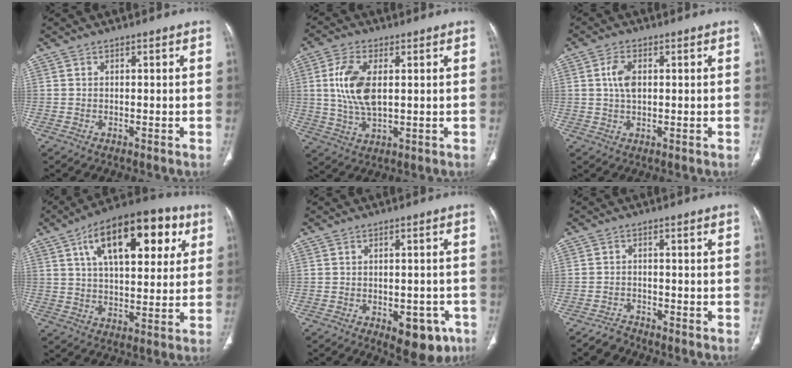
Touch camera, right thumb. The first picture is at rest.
{"total": 10.1, "force": [1.6, 5.0, 8.6], "torque": [-0.184, -0.006, 0.034]}
{"total": 4.5, "force": [0.8, 2.5, 3.6], "torque": [-0.073, 0.000, 0.015]}
{"total": 21.5, "force": [8.3, 10.3, 16.9], "torque": [-0.227, 0.004, 0.127]}
{"total": 9.0, "force": [-4.3, 4.8, 6.3], "torque": [-0.049, 0.018, -0.046]}
{"total": 2.4, "force": [-2.3, 0.8, -0.3], "torque": [0.003, 0.006, -0.043]}